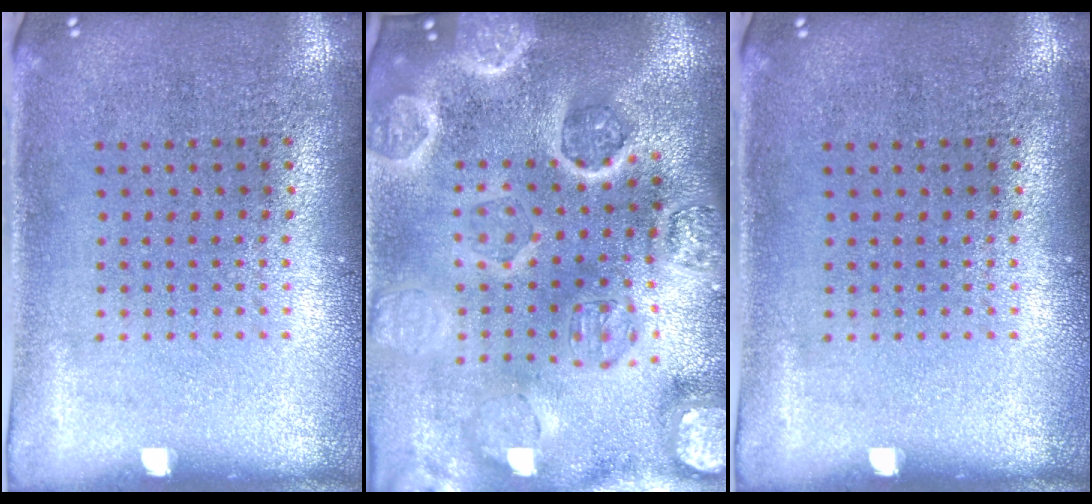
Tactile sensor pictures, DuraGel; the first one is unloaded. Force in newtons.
{"total": 5.1, "press": 4.4, "slide": 2.6}
{"total": 0.0}